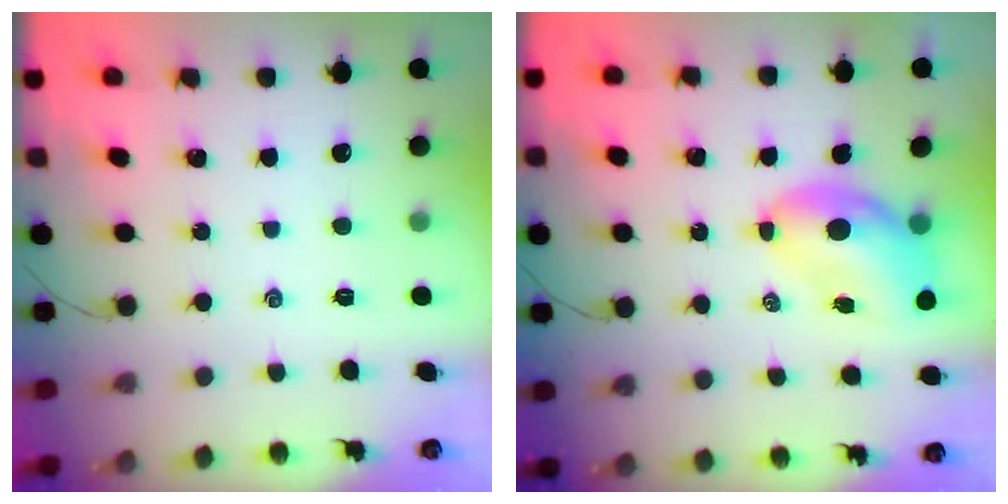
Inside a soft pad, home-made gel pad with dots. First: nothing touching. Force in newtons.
{"total": 7.2, "press": 6.9, "slide": 2.1}